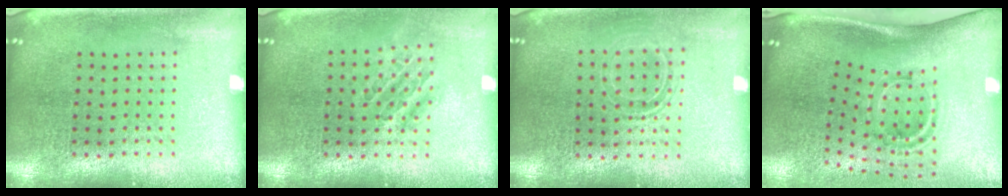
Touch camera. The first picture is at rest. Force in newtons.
{"total": 1.1, "press": 1.0, "slide": 0.4}
{"total": 1.4, "press": 1.2, "slide": 0.8}
{"total": 2.0, "press": 1.1, "slide": 1.6}